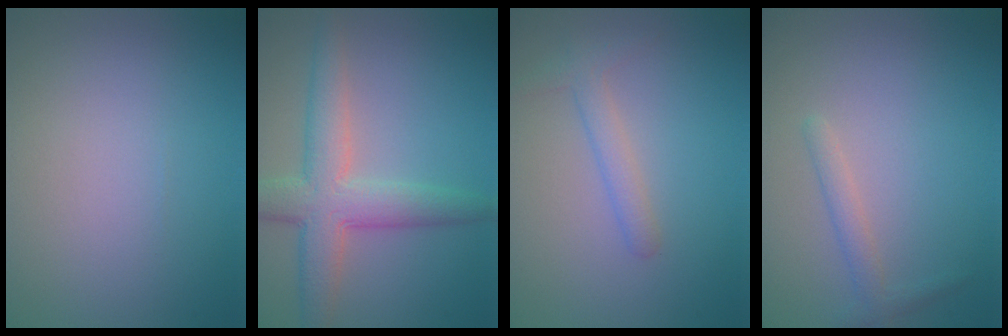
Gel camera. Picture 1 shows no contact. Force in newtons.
{"total": 5.5, "press": 5.5, "slide": 0.1}
{"total": 1.8, "press": 1.8, "slide": 0.0}
{"total": 1.5, "press": 1.5, "slide": 0.1}